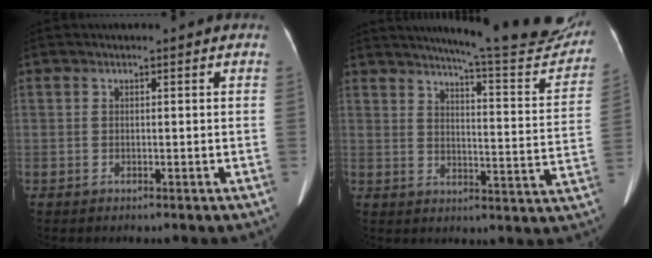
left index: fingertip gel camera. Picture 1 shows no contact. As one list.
[{"total": 19.7, "force": [18.2, 1.0, 7.4], "torque": [-0.099, -0.075, 0.215]}]